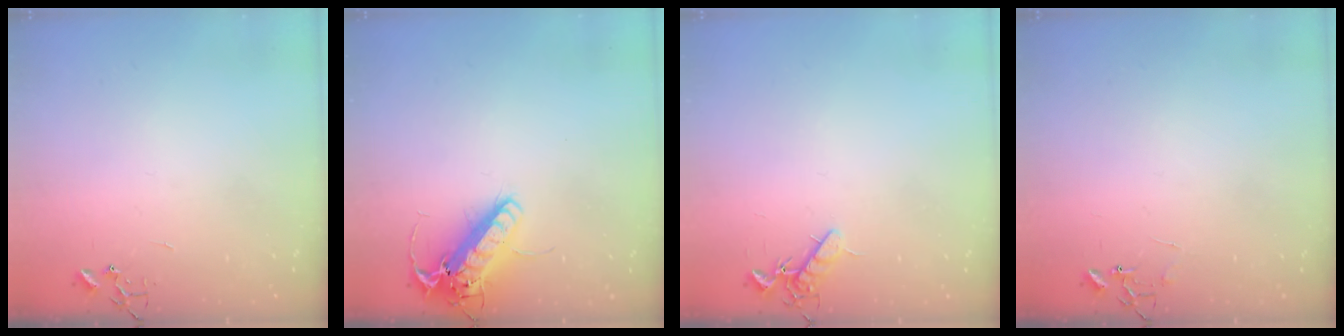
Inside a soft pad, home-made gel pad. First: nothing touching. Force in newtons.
{"total": 15.6, "press": 15.3, "slide": 3.2}
{"total": 7.7, "press": 7.7, "slide": 1.1}
{"total": 5.5, "press": 5.4, "slide": 0.4}